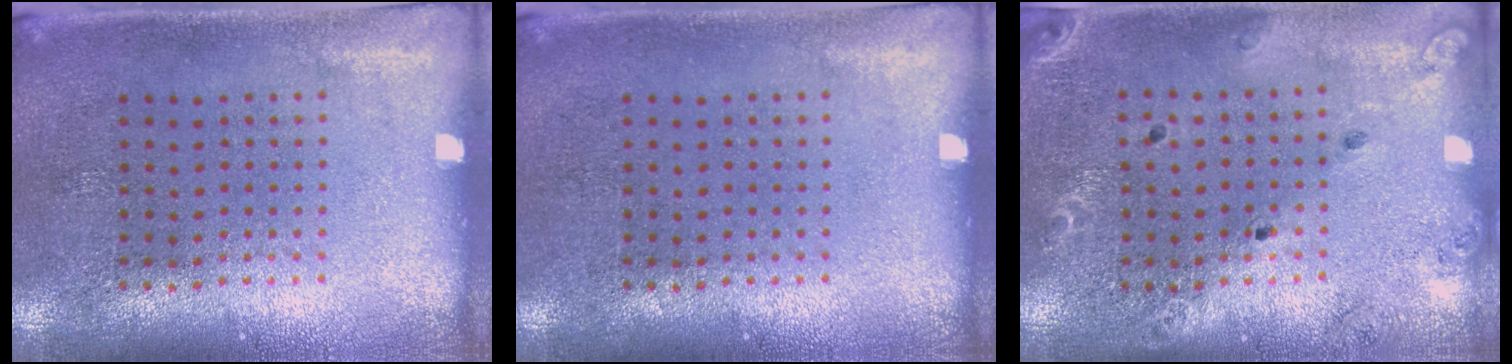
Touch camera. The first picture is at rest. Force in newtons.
{"total": 0.0}
{"total": 1.4, "press": 1.4, "slide": 0.1}